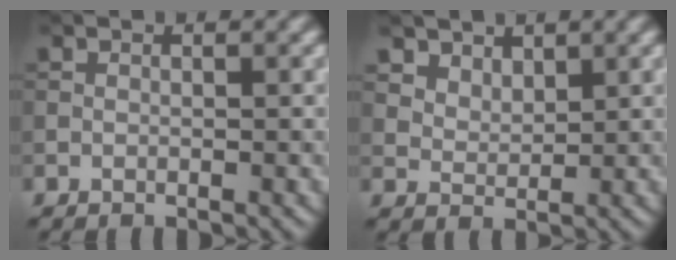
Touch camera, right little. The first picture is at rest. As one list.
[{"total": 3.3, "force": [2.5, 1.8, 1.0], "torque": [-0.033, -0.017, 0.067]}]